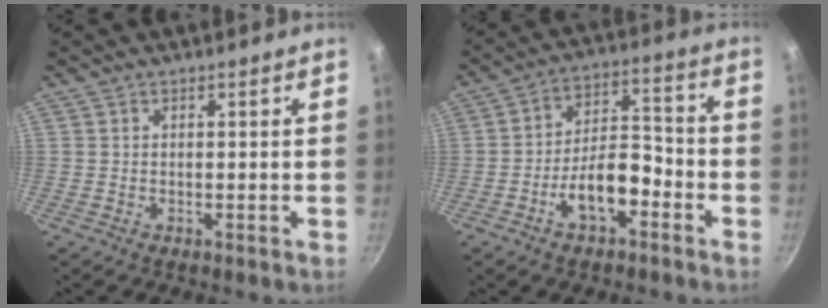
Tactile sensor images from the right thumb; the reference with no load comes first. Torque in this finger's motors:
{"motor_torque": [1.50, 0.94, 1.12, -0.76, 0.18]}